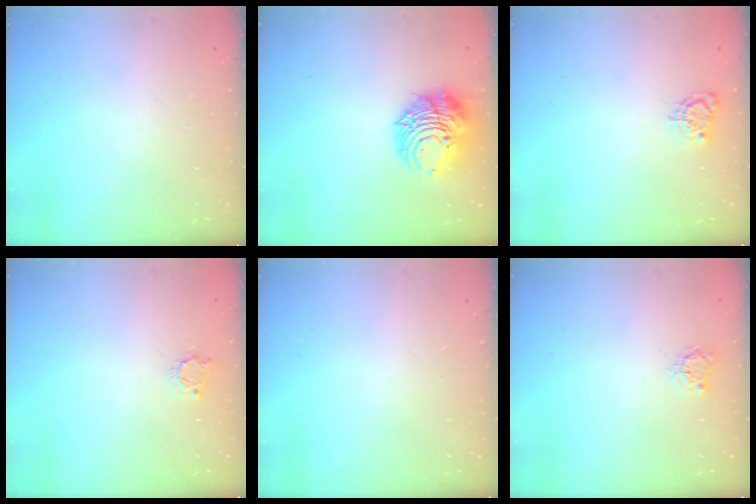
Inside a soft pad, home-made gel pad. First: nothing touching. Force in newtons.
{"total": 10.6, "press": 10.5, "slide": 1.2}
{"total": 5.6, "press": 5.5, "slide": 0.5}
{"total": 3.6, "press": 3.6, "slide": 0.4}
{"total": 0.0}
{"total": 3.3, "press": 3.3, "slide": 0.4}